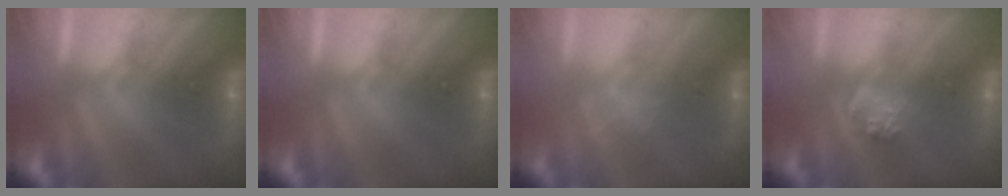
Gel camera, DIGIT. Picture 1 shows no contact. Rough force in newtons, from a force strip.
{"total": 0.0}
{"total": 1.3}
{"total": 2.3}